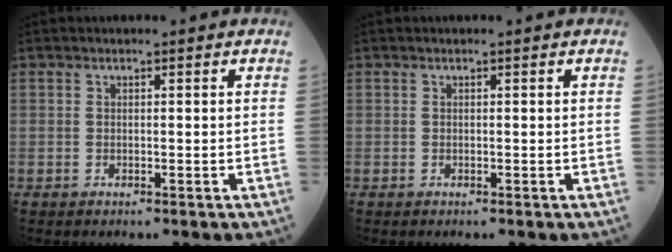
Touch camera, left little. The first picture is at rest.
{"total": 0.0}